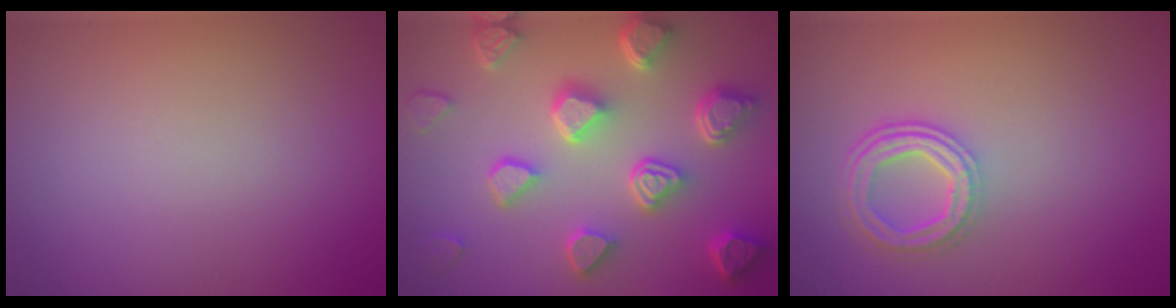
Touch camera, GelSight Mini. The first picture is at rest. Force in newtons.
{"total": 7.2, "press": 5.8, "slide": 4.4}
{"total": 4.2, "press": 3.3, "slide": 2.6}